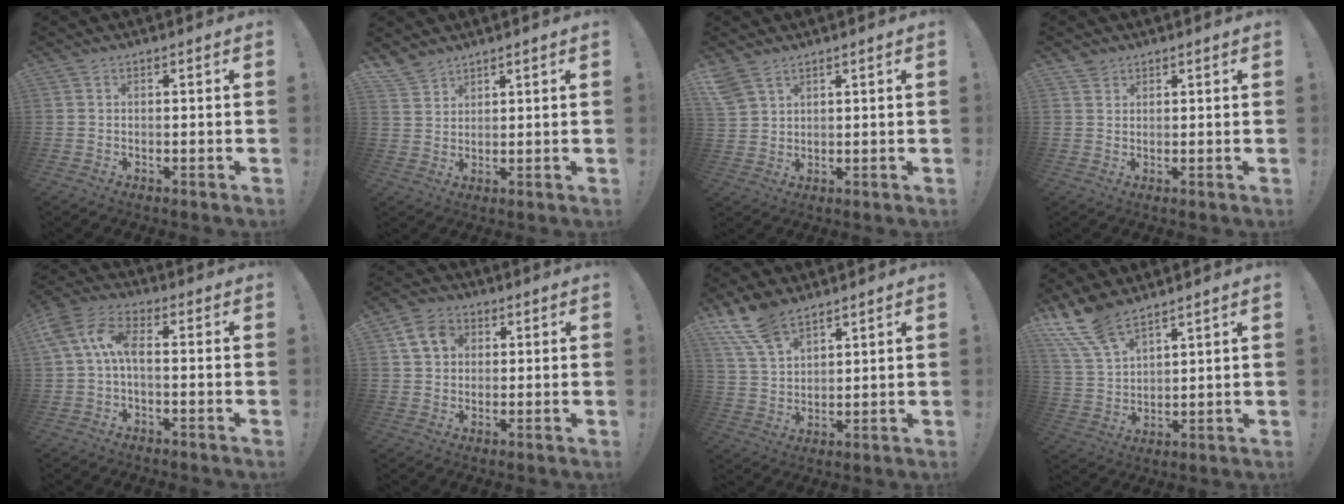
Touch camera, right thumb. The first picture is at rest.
{"total": 5.0, "force": [4.3, 2.3, 1.0], "torque": [-0.021, -0.029, 0.084]}
{"total": 5.3, "force": [4.0, 2.8, 2.2], "torque": [-0.044, -0.016, 0.080]}
{"total": 2.1, "force": [1.8, 1.1, 0.2], "torque": [0.008, -0.013, 0.032]}
{"total": 10.0, "force": [0.7, 4.9, 8.6], "torque": [-0.195, 0.002, 0.013]}
{"total": 8.5, "force": [3.1, 6.8, 4.1], "torque": [-0.076, 0.006, 0.066]}
{"total": 11.4, "force": [8.1, 5.7, 5.6], "torque": [-0.106, -0.037, 0.158]}
{"total": 11.0, "force": [8.9, 4.2, 4.9], "torque": [-0.107, -0.045, 0.172]}